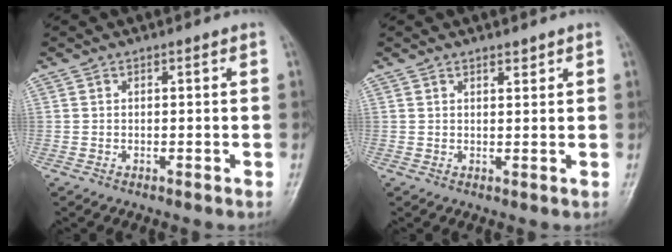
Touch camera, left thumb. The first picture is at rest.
{"total": 1.6, "force": [1.3, 0.5, 0.8], "torque": [-0.007, -0.009, 0.021]}